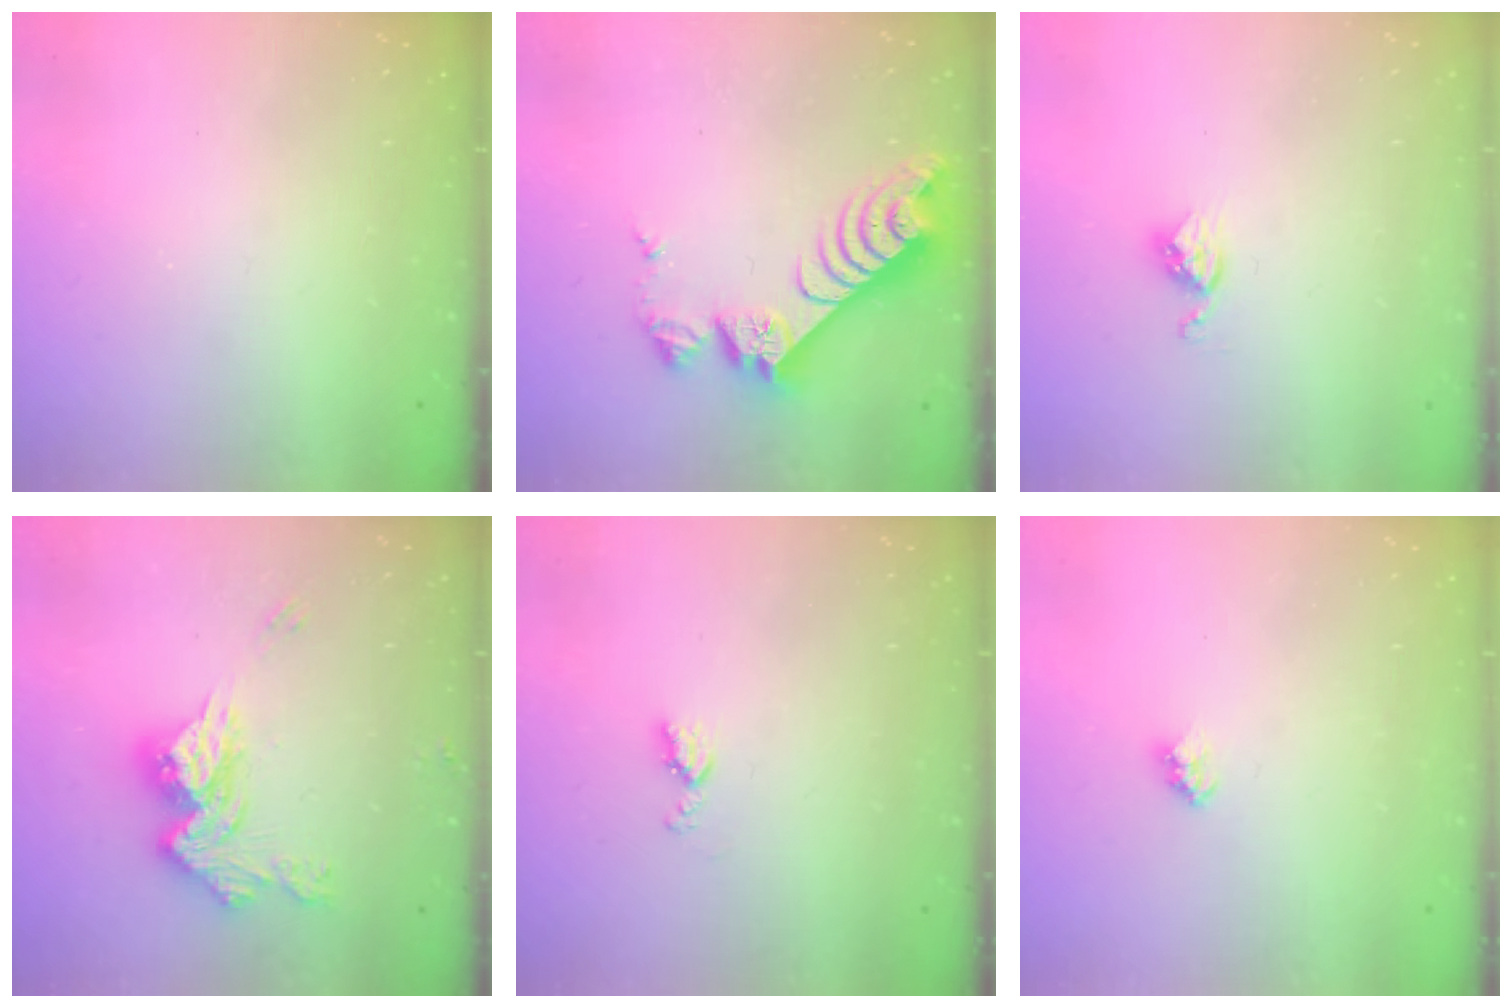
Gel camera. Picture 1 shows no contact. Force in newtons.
{"total": 10.1, "press": 10.0, "slide": 1.0}
{"total": 3.5, "press": 3.5, "slide": 0.5}
{"total": 14.1, "press": 14.1, "slide": 0.2}
{"total": 4.5, "press": 4.5, "slide": 0.6}
{"total": 2.4, "press": 2.4, "slide": 0.2}